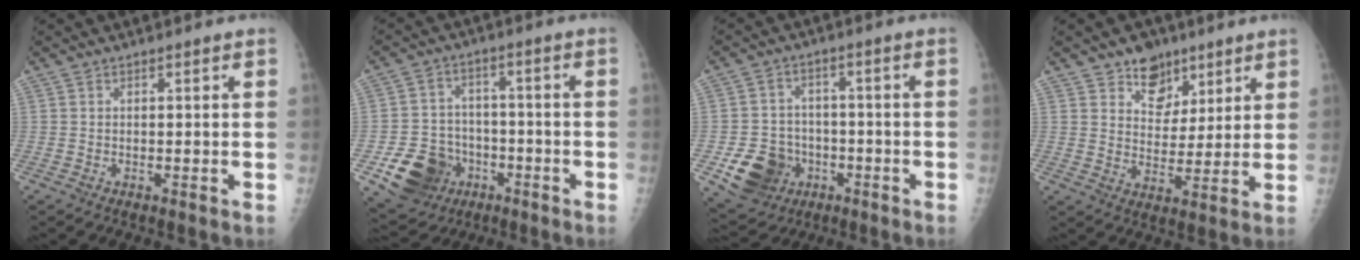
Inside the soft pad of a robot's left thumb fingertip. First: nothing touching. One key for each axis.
{"total": 13.2, "fx": -5.1, "fy": 11.0, "fz": 5.2, "tx": -0.072, "ty": 0.026, "tz": -0.074}
{"total": 11.6, "fx": -3.9, "fy": 9.9, "fz": 4.6, "tx": -0.060, "ty": 0.018, "tz": -0.053}
{"total": 8.5, "fx": 5.7, "fy": 5.8, "fz": 2.5, "tx": -0.004, "ty": -0.032, "tz": 0.094}